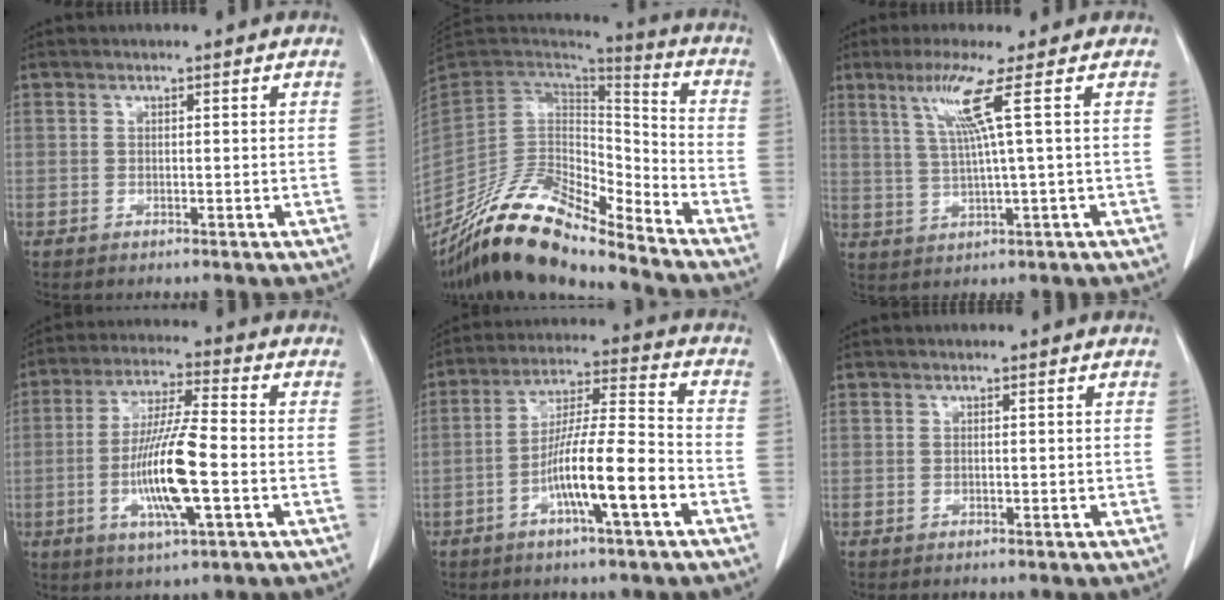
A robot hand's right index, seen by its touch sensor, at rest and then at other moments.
{"total": 20.9, "force": [-17.5, 4.2, 10.7], "torque": [-0.219, 0.005, -0.328]}
{"total": 6.7, "force": [2.5, -1.7, 5.9], "torque": [-0.123, 0.002, 0.059]}
{"total": 13.1, "force": [-3.0, 1.6, 12.7], "torque": [-0.246, -0.007, -0.055]}
{"total": 12.4, "force": [-4.8, 0.9, 11.4], "torque": [-0.208, 0.007, -0.084]}
{"total": 0.0}